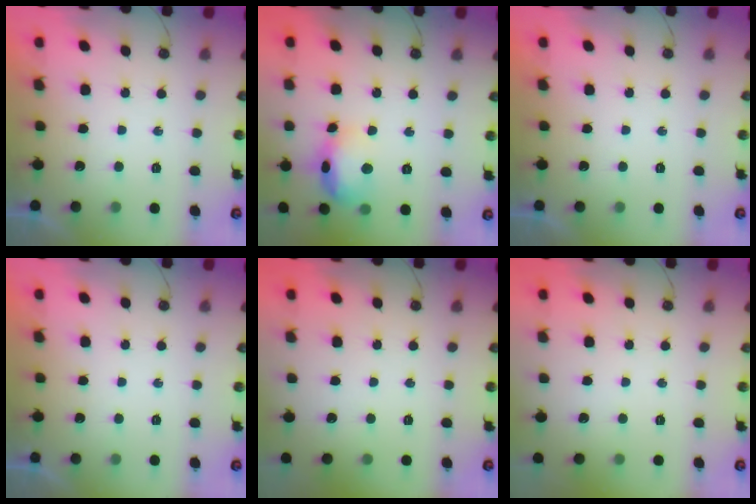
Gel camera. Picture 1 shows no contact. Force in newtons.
{"total": 17.8, "press": 14.4, "slide": 10.5}
{"total": 0.0}
{"total": 0.0}
{"total": 0.0}
{"total": 0.0}